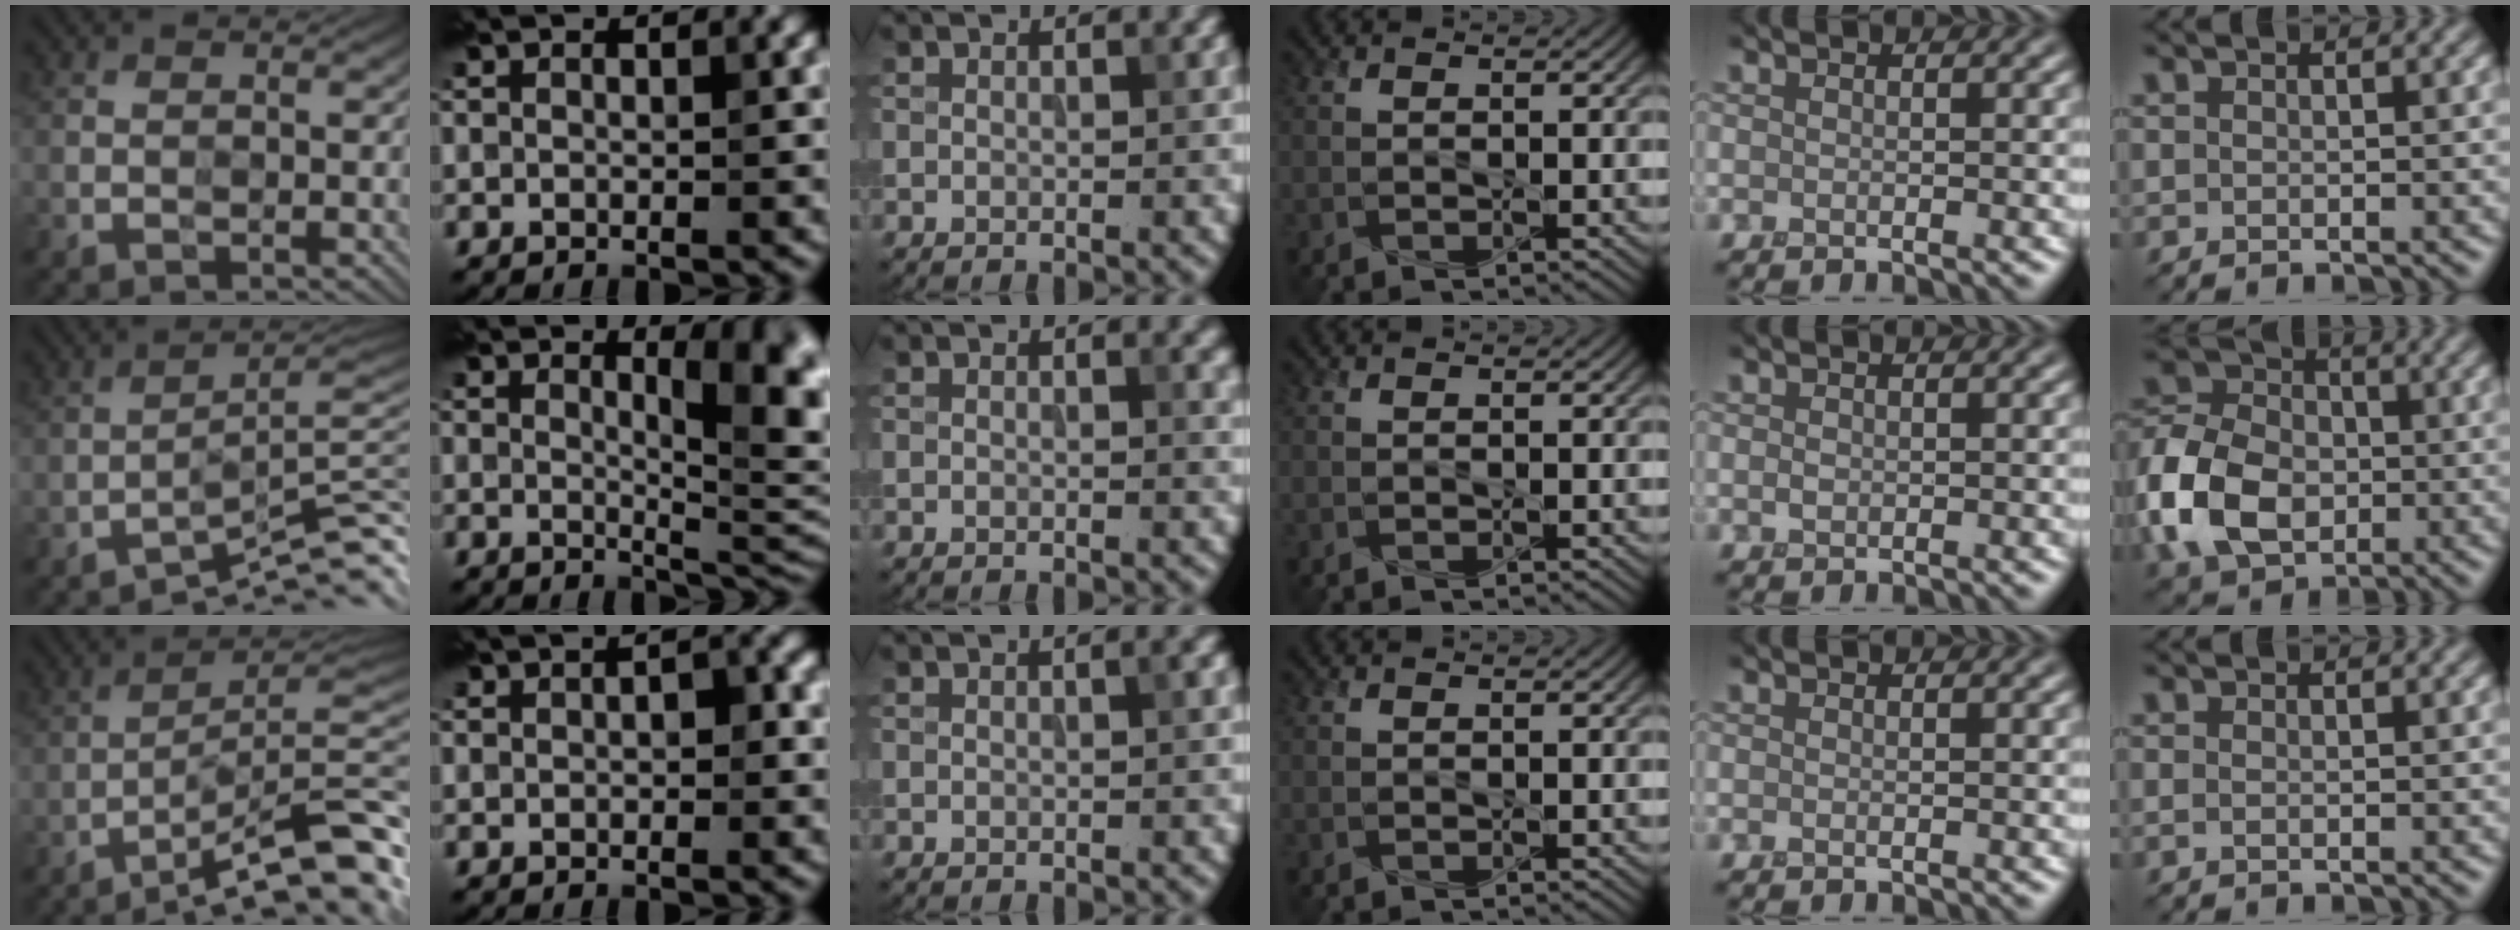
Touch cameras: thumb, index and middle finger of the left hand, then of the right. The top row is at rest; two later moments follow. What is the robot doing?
{"motion": "press", "object": "syringe"}